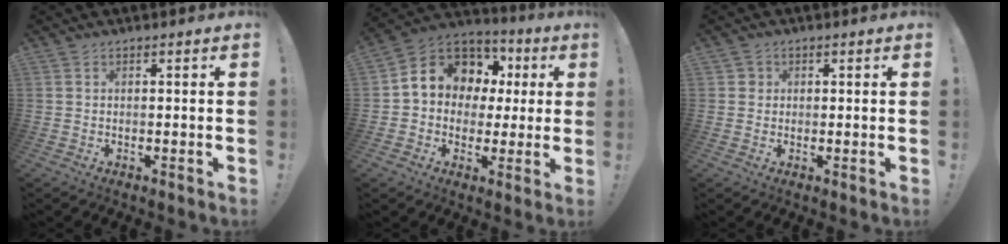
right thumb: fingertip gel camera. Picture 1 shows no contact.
{"total": 11.1, "force": [3.8, 9.3, 4.9], "torque": [-0.068, -0.024, 0.074]}
{"total": 2.1, "force": [0.2, 2.0, 0.5], "torque": [-0.010, 0.006, 0.005]}